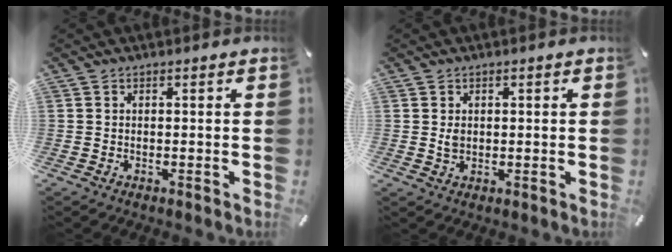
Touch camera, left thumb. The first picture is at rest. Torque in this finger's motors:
{"motor_torque": [0.27, 0.22, 0.14, -0.17, 0.00]}